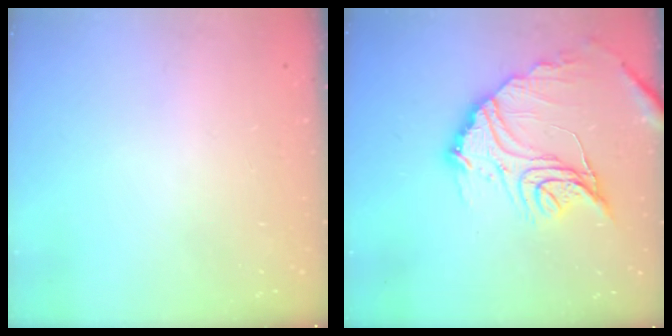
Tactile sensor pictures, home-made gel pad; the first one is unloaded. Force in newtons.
{"total": 19.4, "press": 19.3, "slide": 1.8}